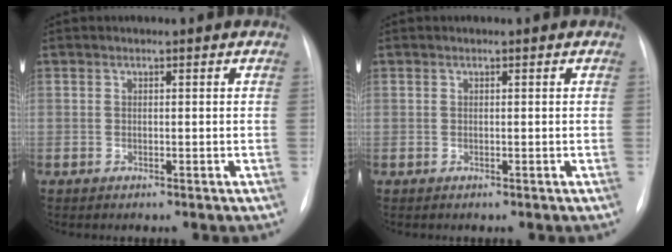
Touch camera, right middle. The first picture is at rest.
{"total": 0.0}